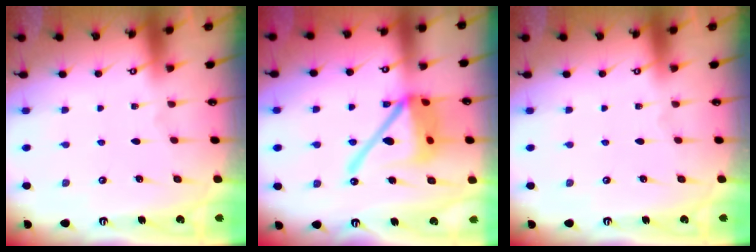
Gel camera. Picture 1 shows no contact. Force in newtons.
{"total": 17.7, "press": 17.6, "slide": 2.2}
{"total": 0.0}